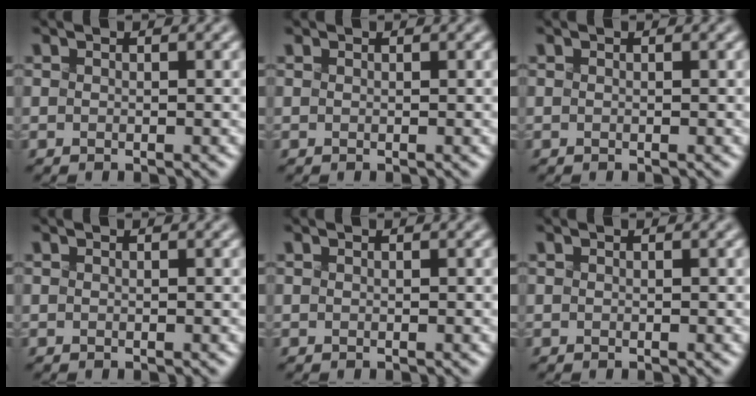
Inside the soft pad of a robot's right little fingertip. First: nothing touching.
{"total": 0.0}
{"total": 0.0}
{"total": 0.0}
{"total": 0.0}
{"total": 0.0}